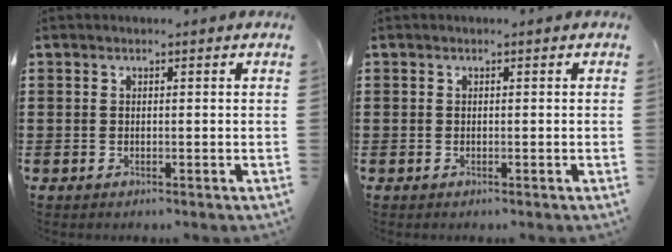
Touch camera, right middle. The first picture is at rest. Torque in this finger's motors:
{"motor_torque": [0.00, 0.00, 0.00, 0.00]}